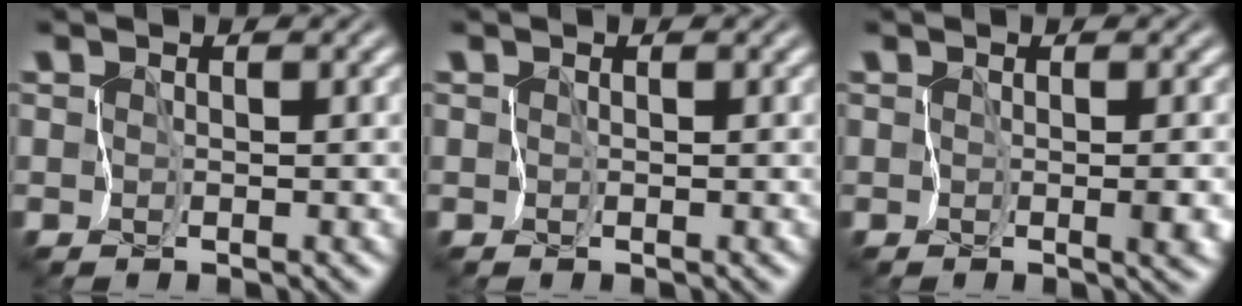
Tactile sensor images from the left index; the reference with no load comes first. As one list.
[{"total": 0.0}, {"total": 2.5, "force": [-0.6, 1.0, 2.2], "torque": [-0.023, -0.011, -0.002]}]